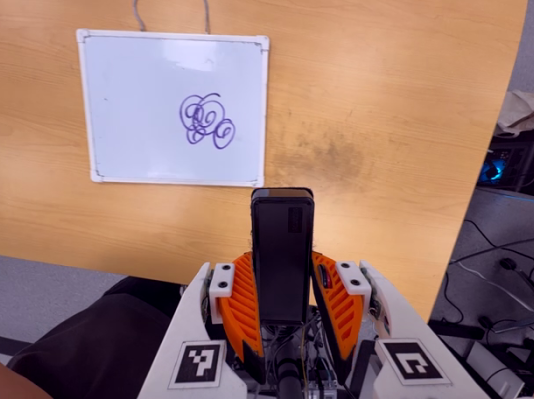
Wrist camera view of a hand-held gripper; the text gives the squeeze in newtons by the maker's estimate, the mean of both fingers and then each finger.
{"total": 5.1, "left": 3.5, "right": 6.6}